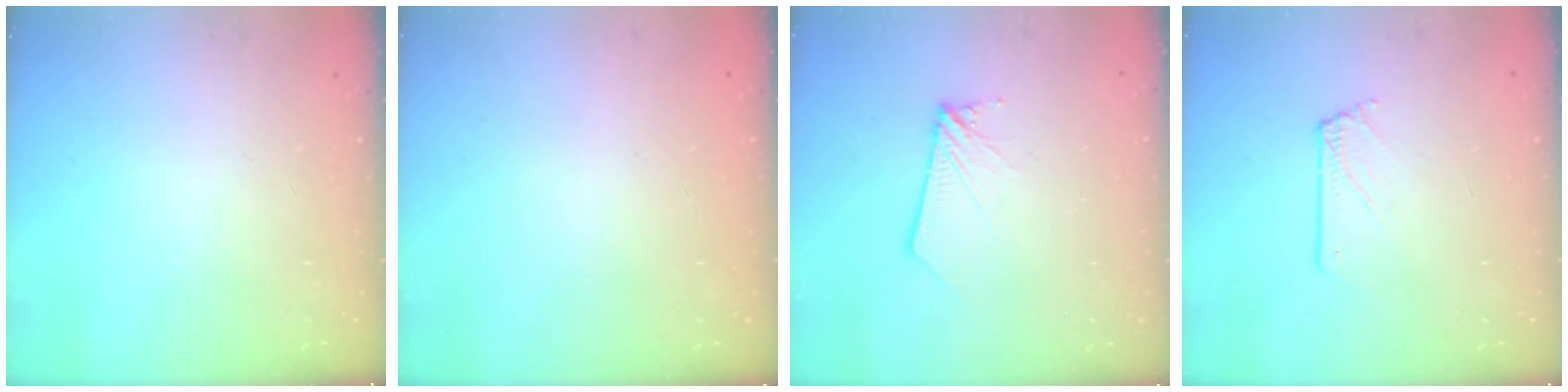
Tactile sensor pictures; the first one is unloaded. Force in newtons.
{"total": 0.0}
{"total": 2.8, "press": 2.8, "slide": 0.3}
{"total": 1.5, "press": 1.5, "slide": 0.1}